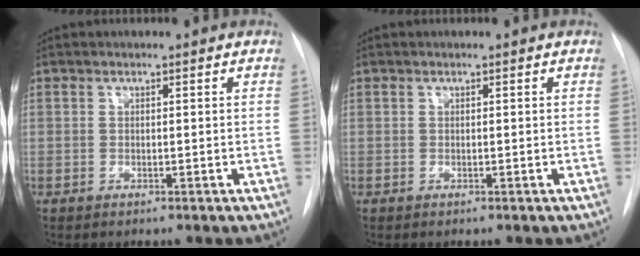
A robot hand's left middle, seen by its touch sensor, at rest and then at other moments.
{"total": 0.0}